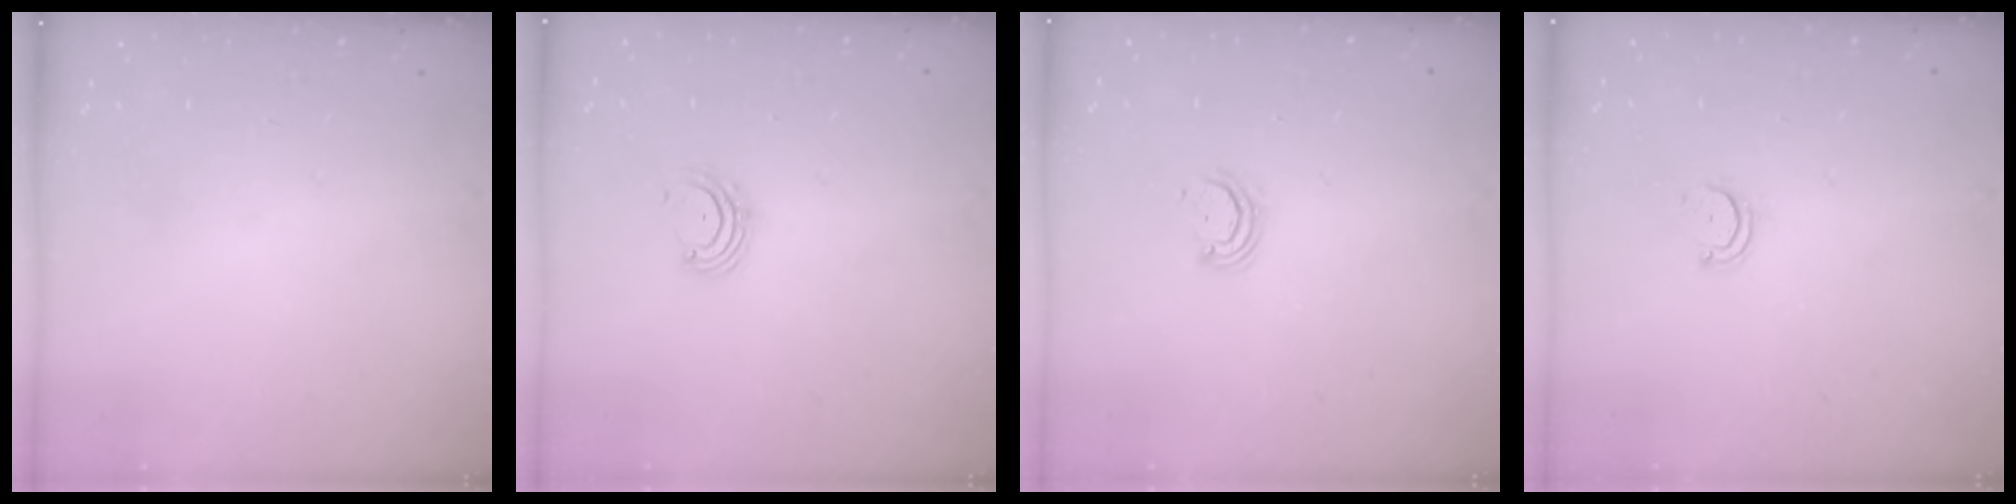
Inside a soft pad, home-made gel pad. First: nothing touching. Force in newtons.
{"total": 2.5, "press": 2.4, "slide": 0.4}
{"total": 2.9, "press": 2.9, "slide": 0.2}
{"total": 3.0, "press": 3.0, "slide": 0.2}